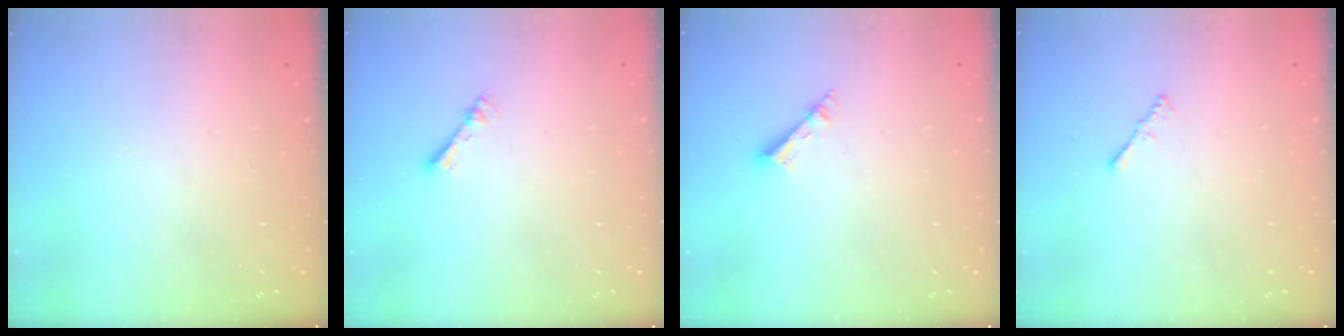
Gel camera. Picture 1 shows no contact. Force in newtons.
{"total": 1.7, "press": 1.7, "slide": 0.2}
{"total": 2.6, "press": 2.5, "slide": 0.2}
{"total": 0.7, "press": 0.6, "slide": 0.3}